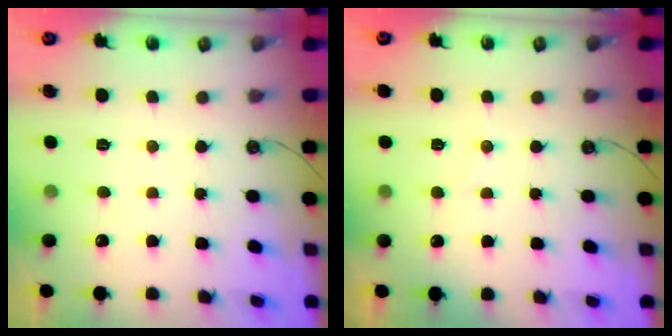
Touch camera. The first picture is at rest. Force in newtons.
{"total": 2.0, "press": 1.8, "slide": 1.0}